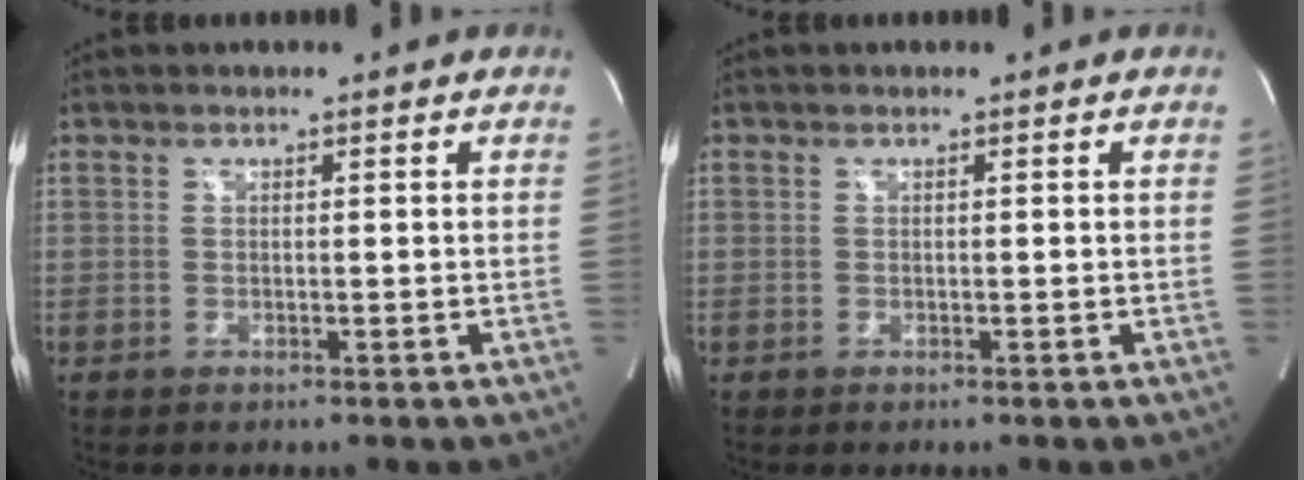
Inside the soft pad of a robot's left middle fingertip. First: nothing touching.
{"total": 0.0}